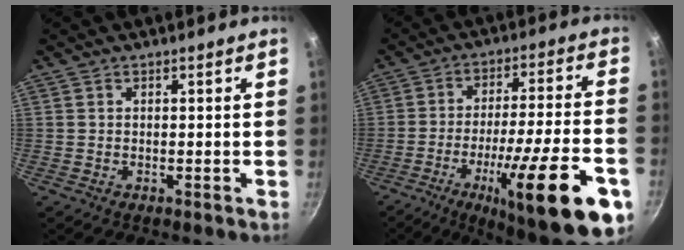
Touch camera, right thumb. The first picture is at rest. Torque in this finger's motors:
{"motor_torque": [0.52, 0.74, 1.78, -0.99, 0.15]}